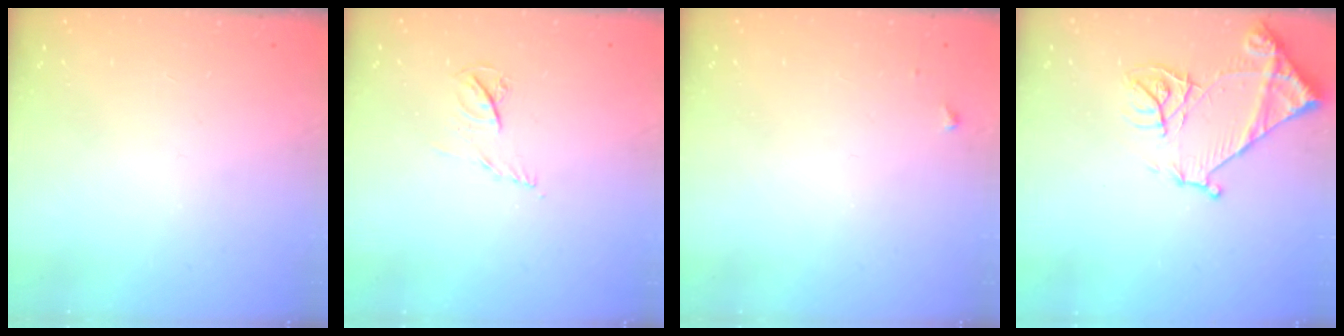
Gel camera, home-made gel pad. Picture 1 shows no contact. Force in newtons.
{"total": 5.4, "press": 5.3, "slide": 0.7}
{"total": 3.3, "press": 3.3, "slide": 0.4}
{"total": 13.0, "press": 13.0, "slide": 1.3}